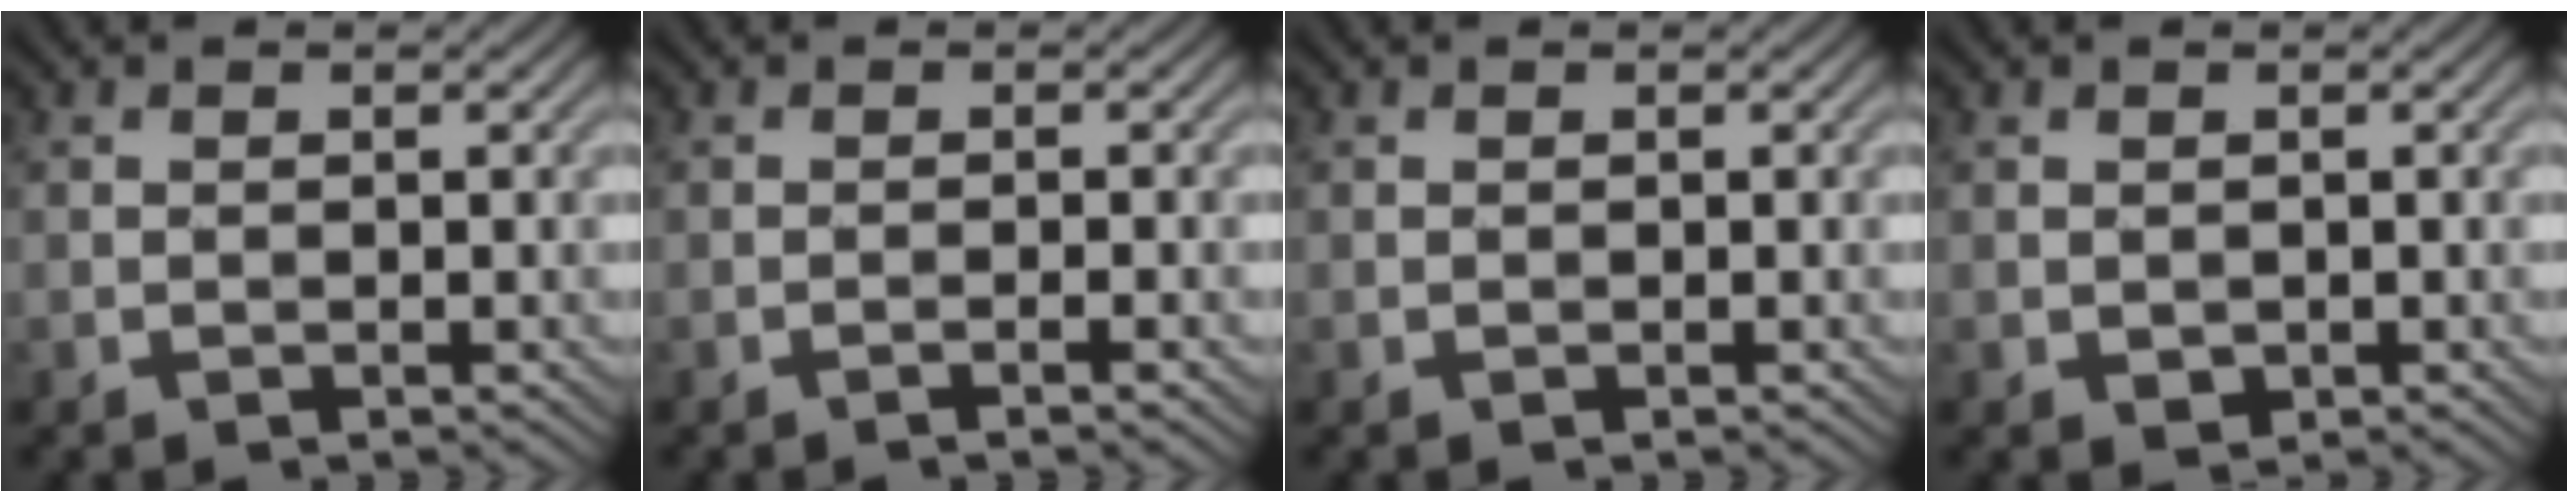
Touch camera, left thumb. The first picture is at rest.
{"total": 1.4, "force": [-0.8, 0.0, 1.2], "torque": [-0.018, 0.006, -0.019]}
{"total": 0.0}
{"total": 0.8, "force": [0.1, 0.6, 0.4], "torque": [-0.010, -0.004, 0.006]}